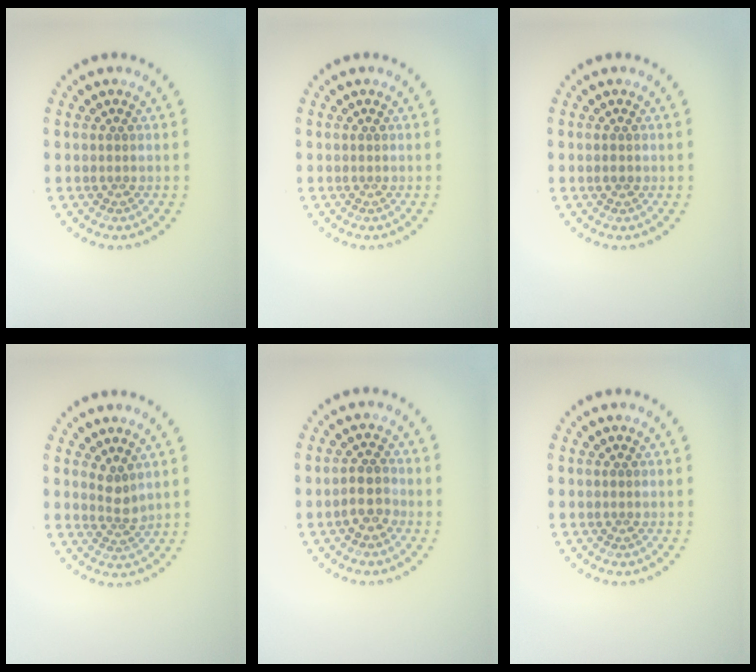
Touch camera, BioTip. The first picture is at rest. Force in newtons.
{"total": 0.0}
{"total": 0.8, "press": 0.8, "slide": 0.1}
{"total": 1.8, "press": 1.3, "slide": 1.3}
{"total": 2.1, "press": 2.0, "slide": 0.7}
{"total": 0.0}